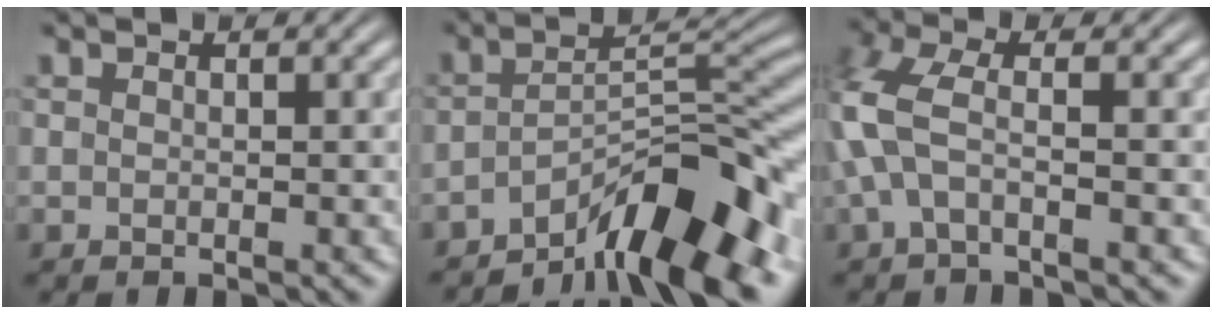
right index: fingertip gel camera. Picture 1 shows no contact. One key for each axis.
{"total": 9.8, "fx": -5.8, "fy": 2.9, "fz": 7.3, "tx": -0.103, "ty": -0.012, "tz": -0.082}
{"total": 4.3, "fx": -0.4, "fy": 2.6, "fz": 3.4, "tx": -0.103, "ty": -0.012, "tz": -0.005}